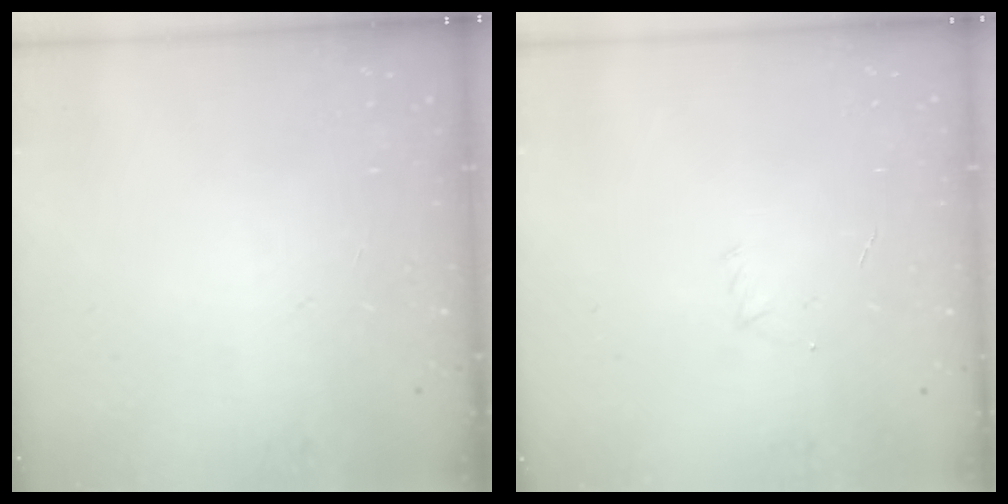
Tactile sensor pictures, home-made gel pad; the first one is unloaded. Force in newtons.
{"total": 2.9, "press": 2.8, "slide": 0.8}